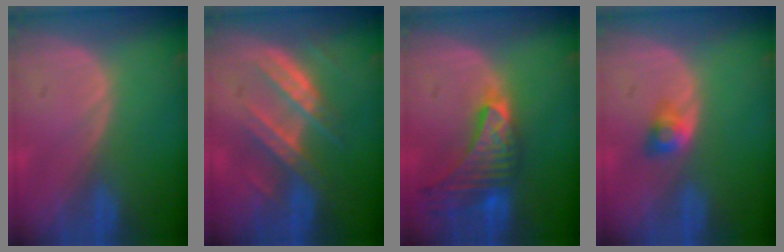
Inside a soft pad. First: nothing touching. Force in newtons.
{"total": 7.1, "press": 6.9, "slide": 1.8}
{"total": 9.4, "press": 8.4, "slide": 4.3}
{"total": 2.6, "press": 2.3, "slide": 1.2}